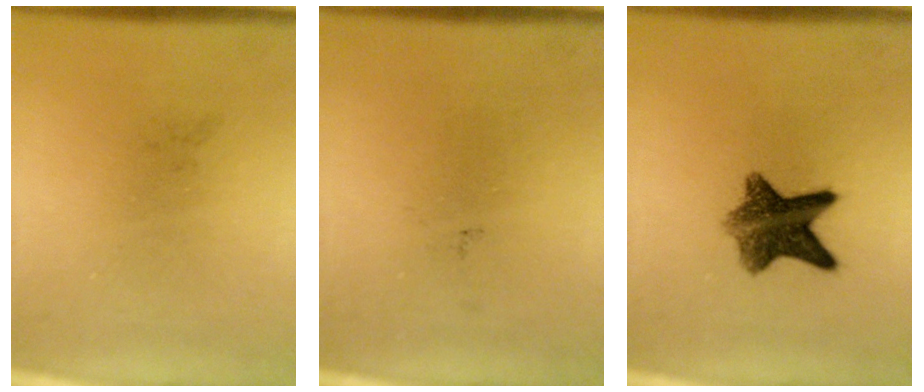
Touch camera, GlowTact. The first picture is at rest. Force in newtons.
{"total": 0.0}
{"total": 8.4}